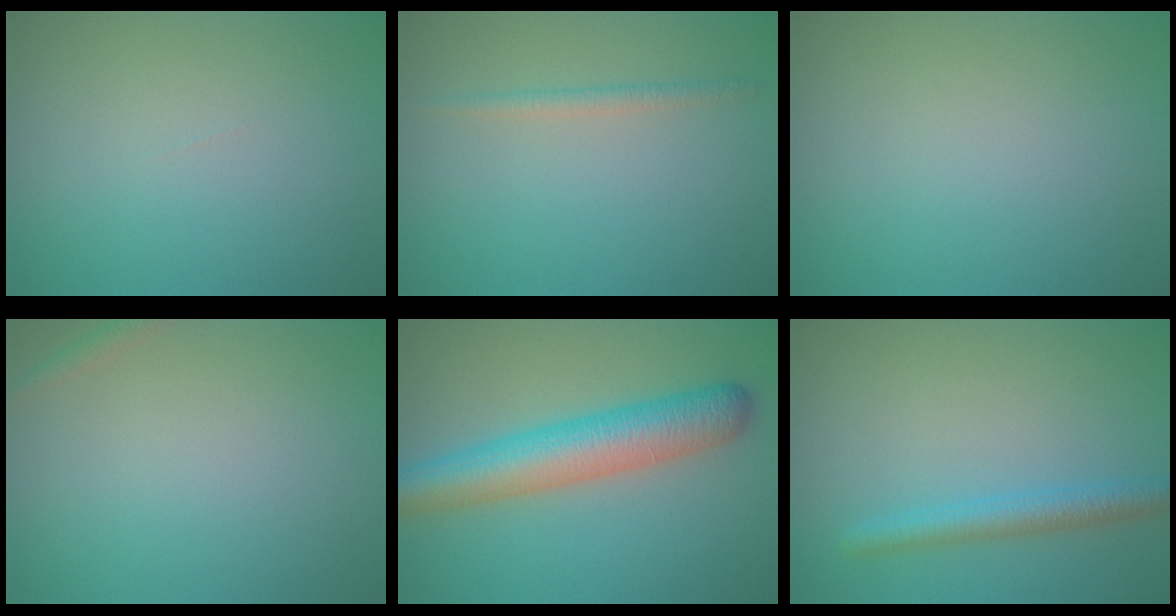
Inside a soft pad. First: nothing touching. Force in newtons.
{"total": 1.2, "press": 1.2, "slide": 0.0}
{"total": 0.0}
{"total": 0.8, "press": 0.8, "slide": 0.1}
{"total": 7.1, "press": 7.1, "slide": 0.2}
{"total": 2.8, "press": 2.8, "slide": 0.1}